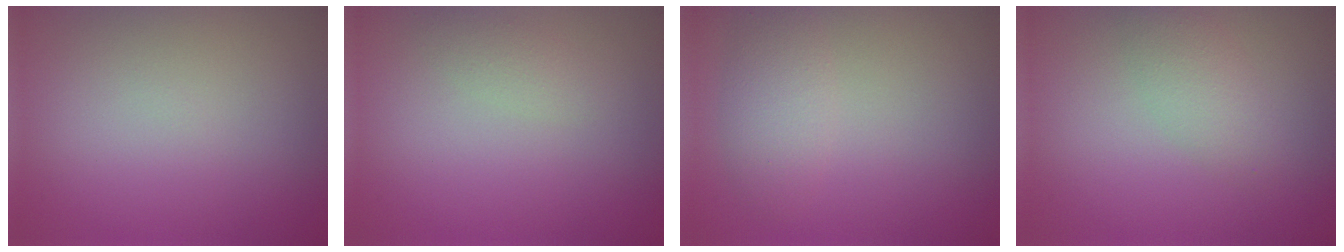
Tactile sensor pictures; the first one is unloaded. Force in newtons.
{"total": 1.1, "press": 1.1, "slide": 0.0}
{"total": 2.5, "press": 2.5, "slide": 0.1}
{"total": 2.2, "press": 2.2, "slide": 0.2}